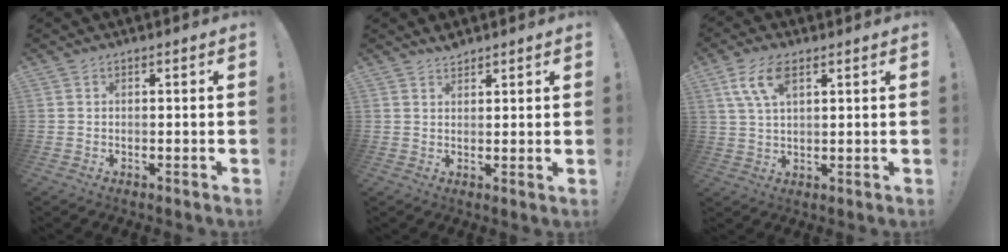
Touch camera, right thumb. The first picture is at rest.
{"total": 2.3, "force": [2.2, 0.2, 0.4], "torque": [0.000, -0.015, 0.039]}
{"total": 8.5, "force": [3.8, 3.8, 6.6], "torque": [-0.129, -0.002, 0.073]}